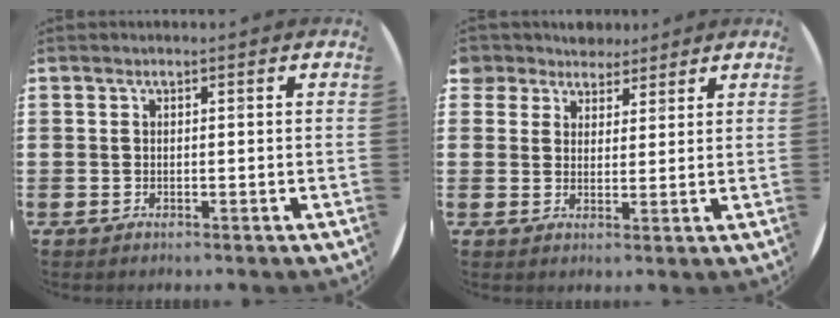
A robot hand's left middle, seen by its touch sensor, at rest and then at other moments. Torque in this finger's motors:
{"motor_torque": [0.04, 0.01, -0.07, 0.00]}